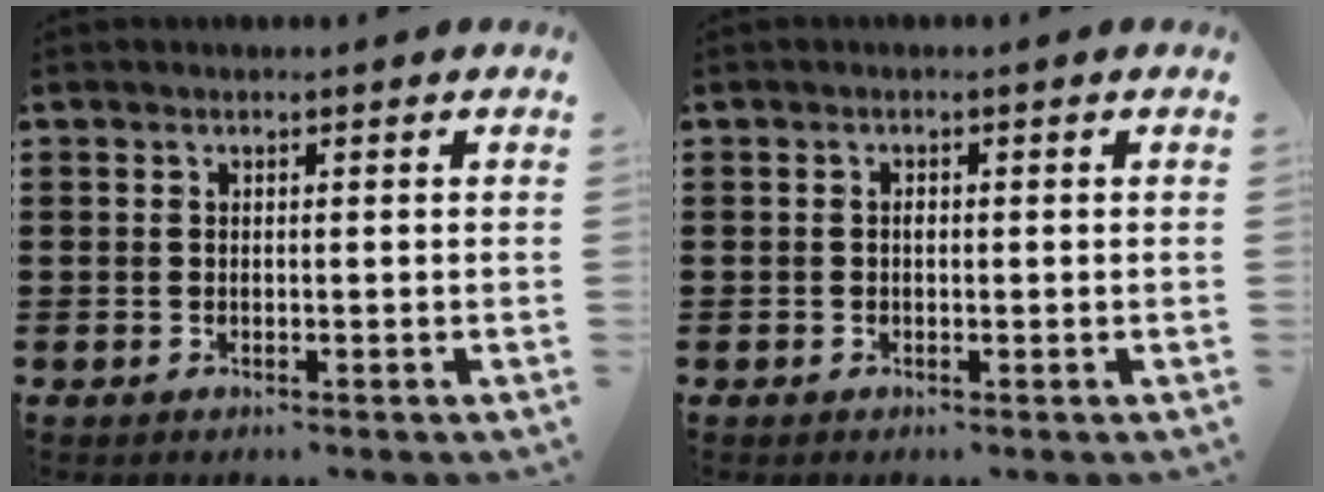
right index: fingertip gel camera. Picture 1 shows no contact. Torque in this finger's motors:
{"motor_torque": [0.60, 0.19, 0.01, 0.00]}